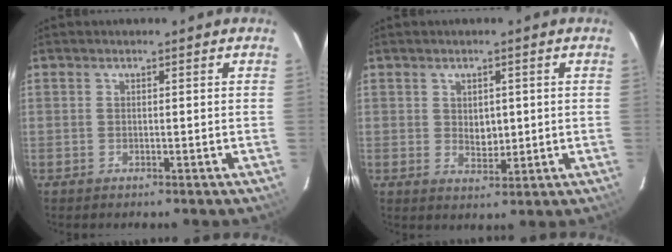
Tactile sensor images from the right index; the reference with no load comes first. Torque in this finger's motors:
{"motor_torque": [0.09, 0.12, 0.15, 0.01]}